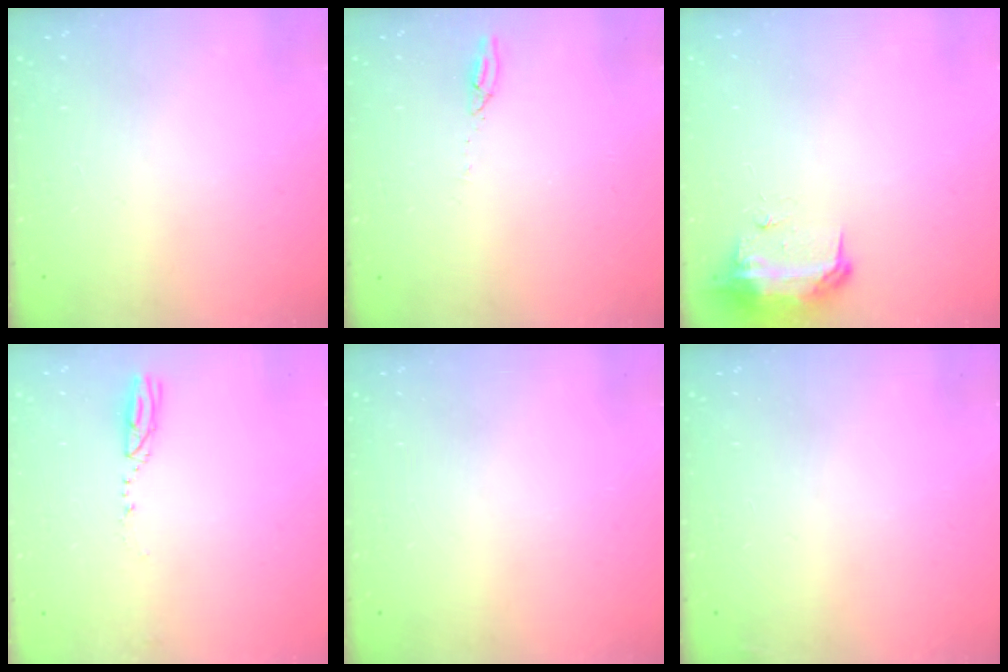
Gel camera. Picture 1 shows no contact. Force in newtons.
{"total": 3.1, "press": 3.0, "slide": 0.3}
{"total": 9.1, "press": 9.0, "slide": 0.9}
{"total": 3.3, "press": 3.1, "slide": 1.2}
{"total": 0.0}
{"total": 2.5, "press": 2.4, "slide": 0.8}